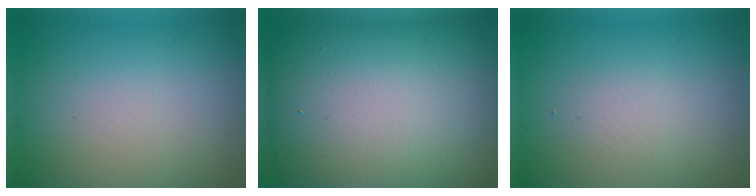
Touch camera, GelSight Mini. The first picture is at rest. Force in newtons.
{"total": 19.4, "press": 19.4, "slide": 0.9}
{"total": 1.3, "press": 1.3, "slide": 0.1}